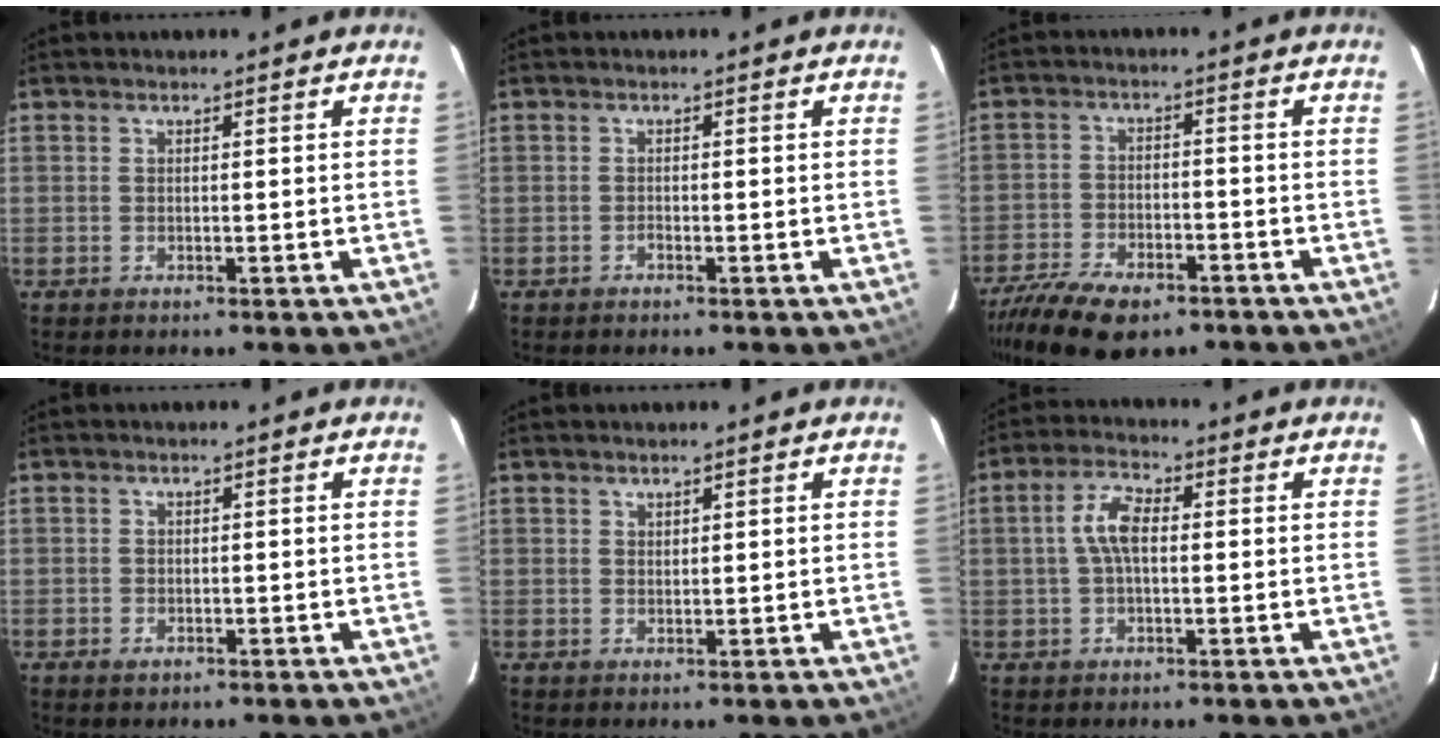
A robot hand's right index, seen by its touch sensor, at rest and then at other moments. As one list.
[{"total": 0.6, "force": [-0.5, 0.2, 0.1], "torque": [-0.001, 0.001, -0.012]}, {"total": 13.9, "force": [-10.2, 6.0, 7.4], "torque": [-0.176, -0.026, -0.178]}, {"total": 1.3, "force": [-0.8, 0.8, 0.5], "torque": [-0.009, 0.000, -0.014]}, {"total": 0.8, "force": [0.7, 0.3, 0.0], "torque": [0.000, 0.002, 0.014]}, {"total": 5.7, "force": [0.2, 2.7, 5.1], "torque": [-0.104, 0.015, 0.003]}]